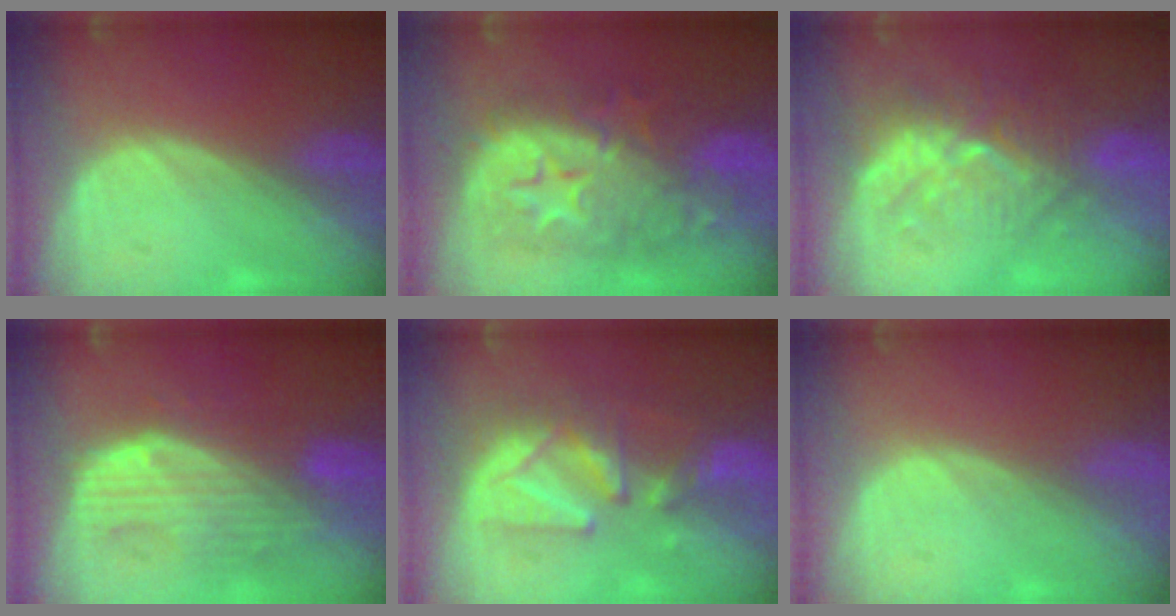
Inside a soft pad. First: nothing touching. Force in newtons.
{"total": 11.9, "press": 11.9, "slide": 1.0}
{"total": 9.1, "press": 8.8, "slide": 2.3}
{"total": 9.9, "press": 8.6, "slide": 4.8}
{"total": 8.9, "press": 8.8, "slide": 1.0}
{"total": 0.0}